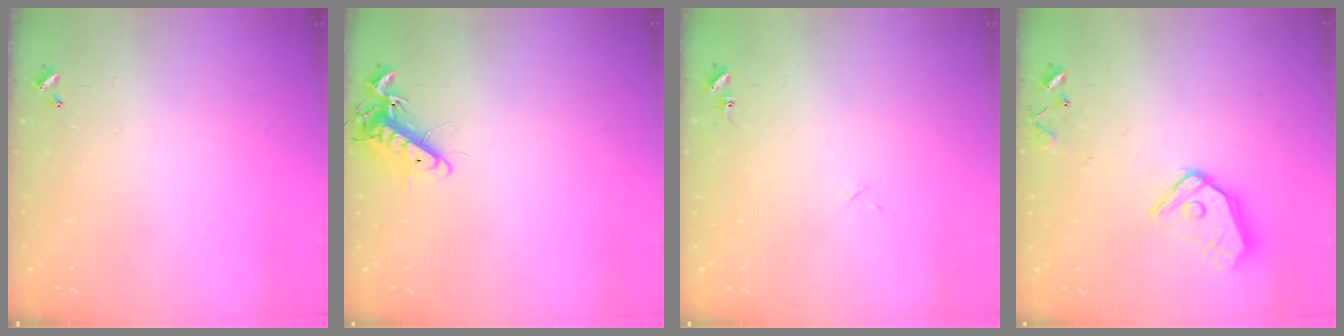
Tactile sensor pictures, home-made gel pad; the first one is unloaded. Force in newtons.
{"total": 11.3, "press": 11.2, "slide": 1.5}
{"total": 7.8, "press": 7.8, "slide": 0.6}
{"total": 12.2, "press": 12.2, "slide": 1.1}